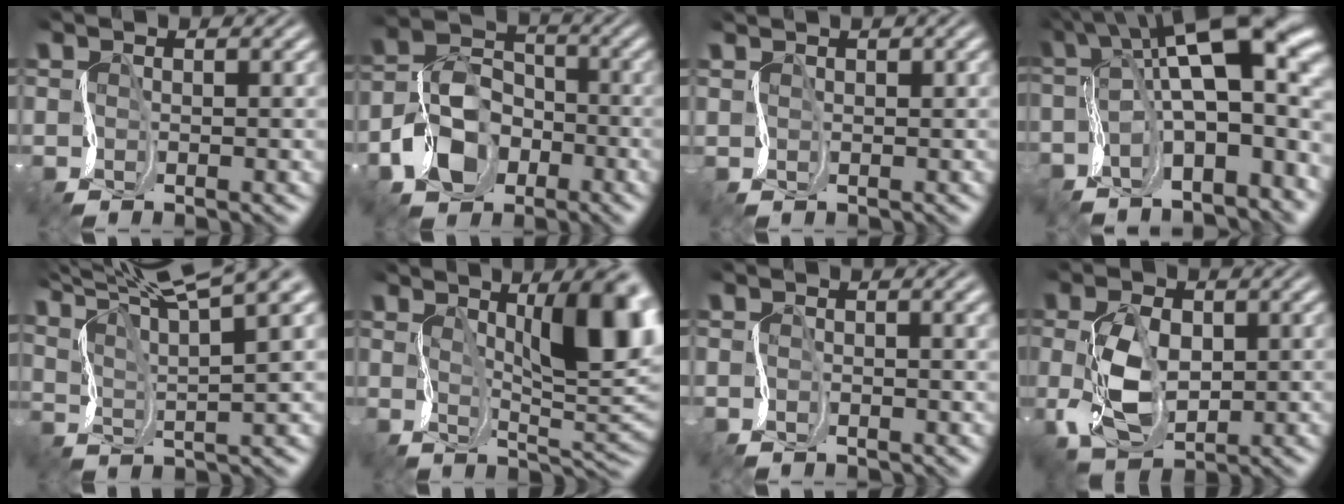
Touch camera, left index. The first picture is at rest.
{"total": 5.2, "force": [-2.6, 4.1, 1.9], "torque": [-0.050, 0.014, -0.063]}
{"total": 1.1, "force": [0.6, -0.4, -0.9], "torque": [0.007, 0.006, 0.009]}
{"total": 14.8, "force": [-2.6, 5.1, 13.6], "torque": [-0.216, 0.027, -0.034]}
{"total": 10.2, "force": [8.9, 0.7, 4.9], "torque": [-0.100, 0.028, 0.120]}
{"total": 9.0, "force": [2.3, 2.7, 8.3], "torque": [-0.121, 0.006, 0.041]}
{"total": 1.1, "force": [0.0, 0.7, 0.9], "torque": [-0.021, 0.009, -0.012]}
{"total": 4.4, "force": [0.5, 3.2, 3.0], "torque": [-0.089, 0.004, 0.009]}